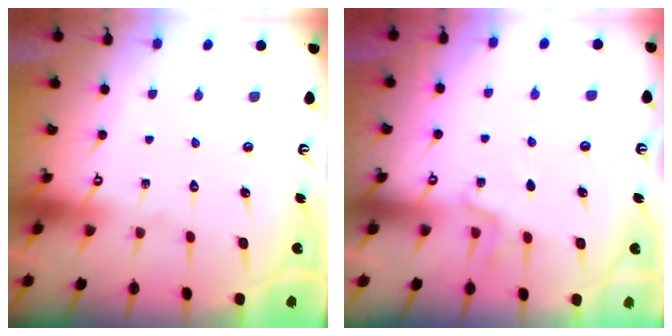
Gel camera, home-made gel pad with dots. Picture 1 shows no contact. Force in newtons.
{"total": 5.5, "press": 5.2, "slide": 1.7}